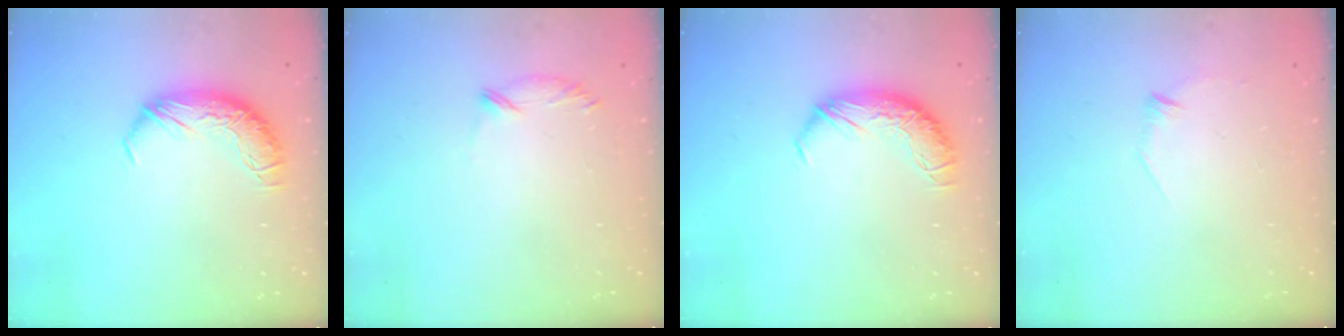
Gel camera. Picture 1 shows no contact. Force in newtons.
{"total": 6.5, "press": 6.4, "slide": 0.9}
{"total": 0.0}
{"total": 7.9, "press": 7.9, "slide": 0.7}